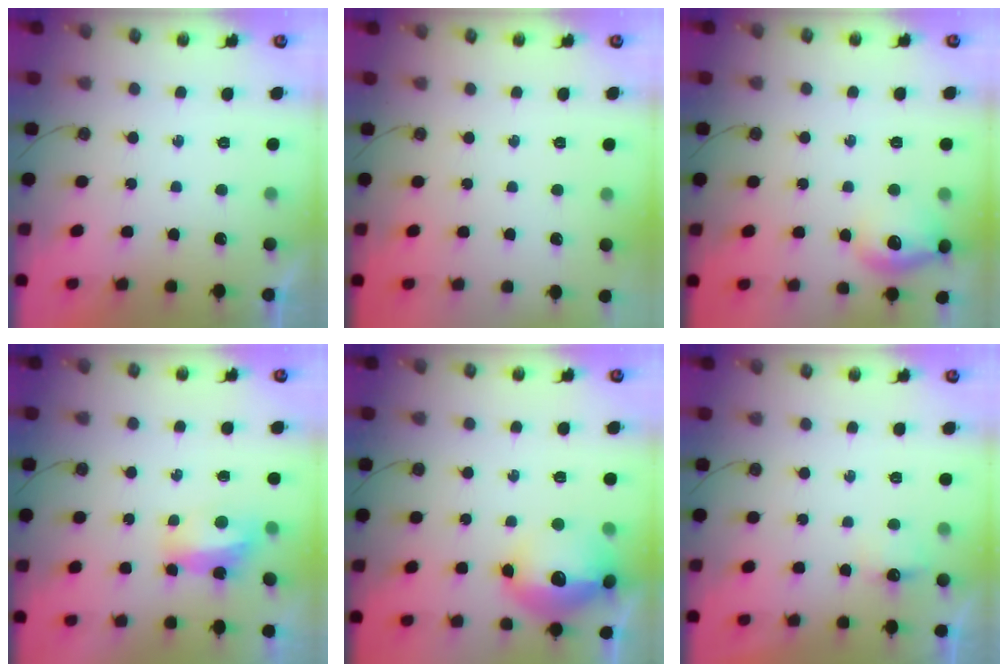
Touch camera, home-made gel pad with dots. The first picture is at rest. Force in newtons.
{"total": 0.0}
{"total": 13.6, "press": 13.6, "slide": 1.1}
{"total": 6.9, "press": 6.9, "slide": 0.5}
{"total": 17.8, "press": 17.7, "slide": 1.5}
{"total": 4.2, "press": 4.1, "slide": 0.6}